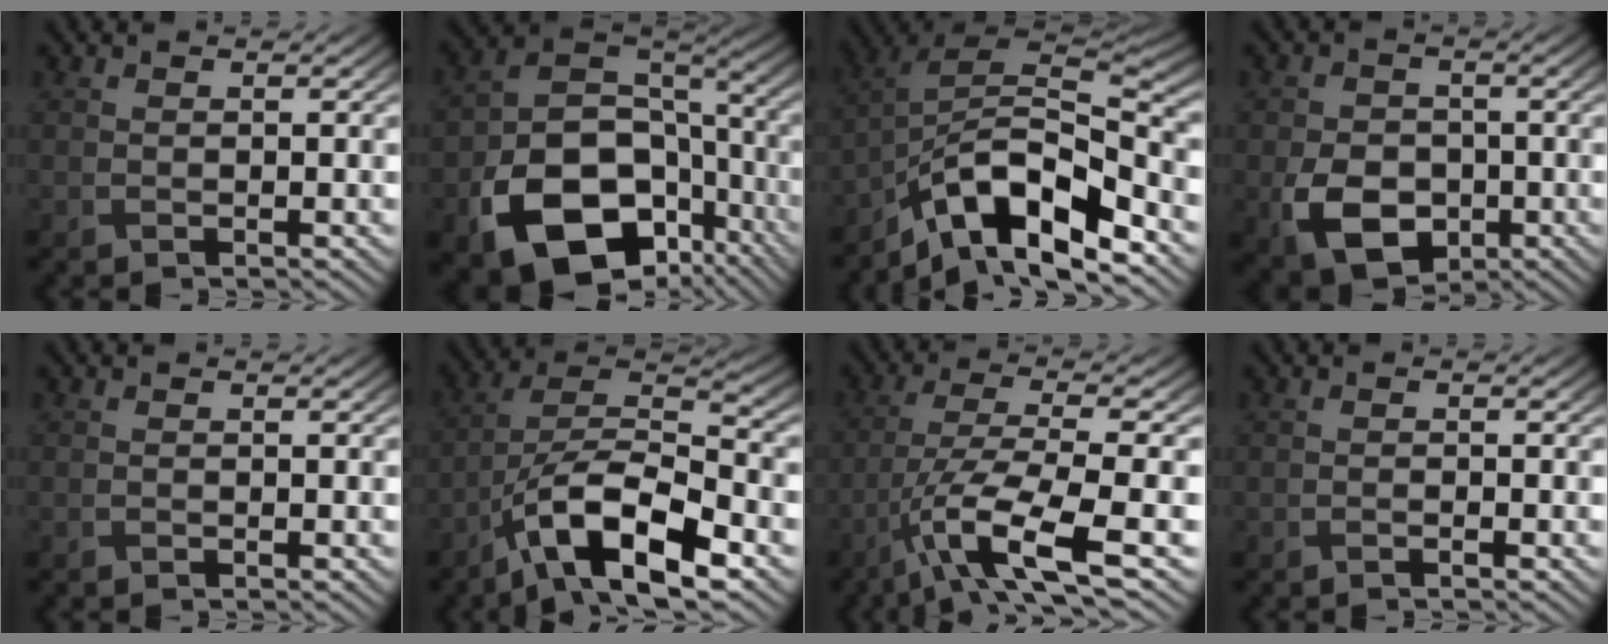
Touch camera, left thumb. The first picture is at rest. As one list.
[{"total": 16.9, "force": [-7.7, 11.3, 9.9], "torque": [-0.190, -0.050, -0.121]}, {"total": 12.1, "force": [-7.7, 4.2, 8.4], "torque": [-0.148, 0.005, -0.150]}, {"total": 7.3, "force": [-2.3, 5.4, 4.3], "torque": [-0.090, -0.015, -0.045]}, {"total": 0.0}, {"total": 12.4, "force": [-6.9, 4.2, 9.5], "torque": [-0.174, 0.004, -0.136]}, {"total": 10.2, "force": [-4.7, 2.3, 8.7], "torque": [-0.164, -0.004, -0.090]}, {"total": 0.6, "force": [-0.4, 0.0, 0.4], "torque": [-0.008, 0.001, -0.007]}]